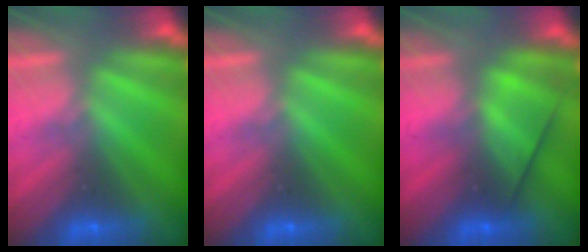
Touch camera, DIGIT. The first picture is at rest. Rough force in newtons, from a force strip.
{"total": 0.0}
{"total": 2.6}